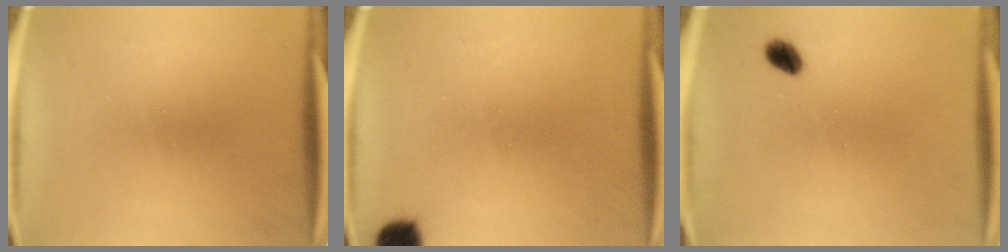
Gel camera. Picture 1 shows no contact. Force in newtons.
{"total": 5.1}
{"total": 2.8}